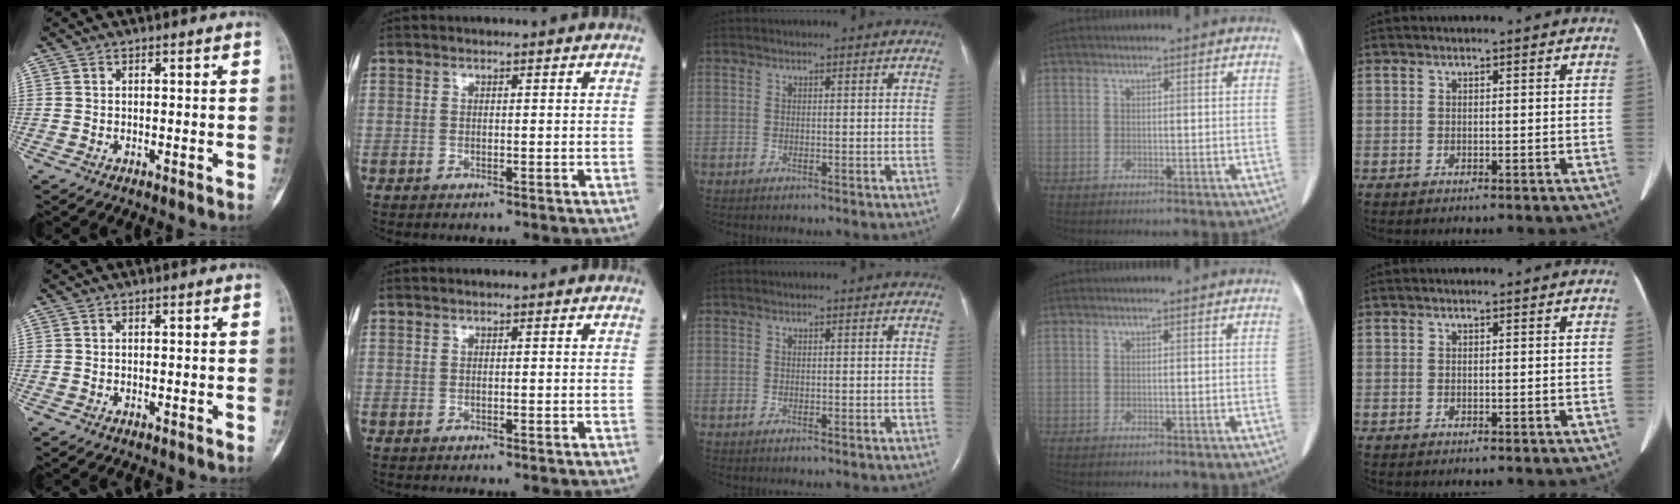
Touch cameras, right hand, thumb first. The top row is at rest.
{}